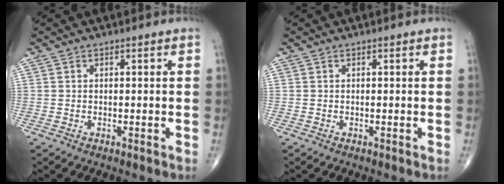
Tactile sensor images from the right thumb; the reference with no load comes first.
{"total": 0.0}